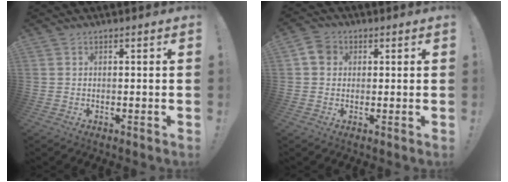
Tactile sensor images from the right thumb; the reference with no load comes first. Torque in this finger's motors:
{"motor_torque": [0.56, 0.79, 0.31, -0.37, 0.02]}